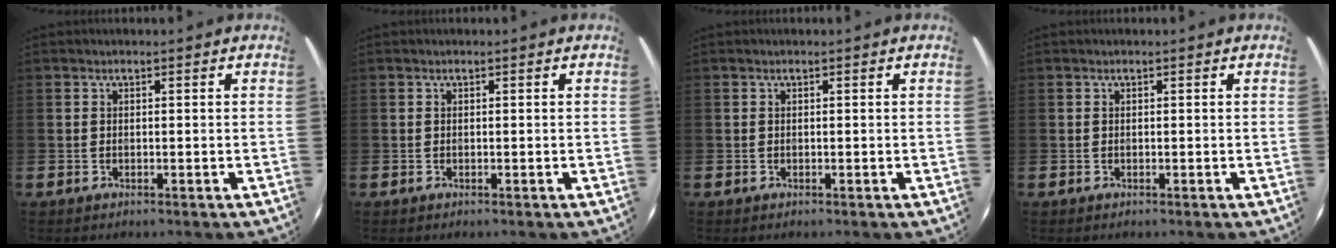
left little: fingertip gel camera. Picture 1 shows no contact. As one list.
[{"total": 0.0}, {"total": 0.0}, {"total": 0.0}]